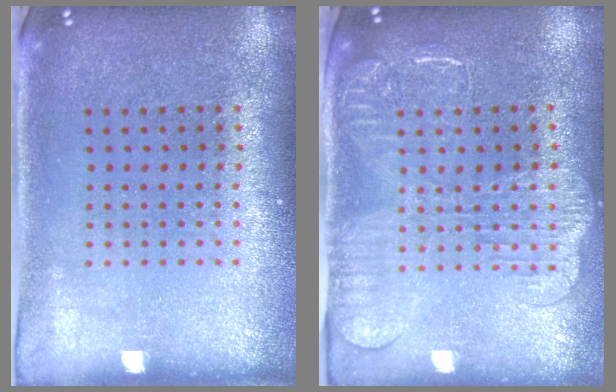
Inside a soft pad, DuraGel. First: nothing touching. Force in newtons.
{"total": 2.2, "press": 2.0, "slide": 0.9}